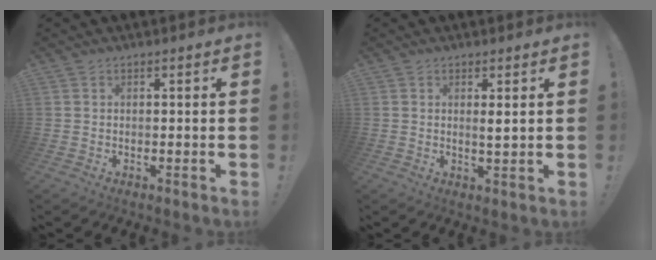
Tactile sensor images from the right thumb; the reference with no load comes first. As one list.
[{"total": 2.1, "force": [0.8, 0.1, 1.9], "torque": [-0.024, -0.010, 0.010]}]